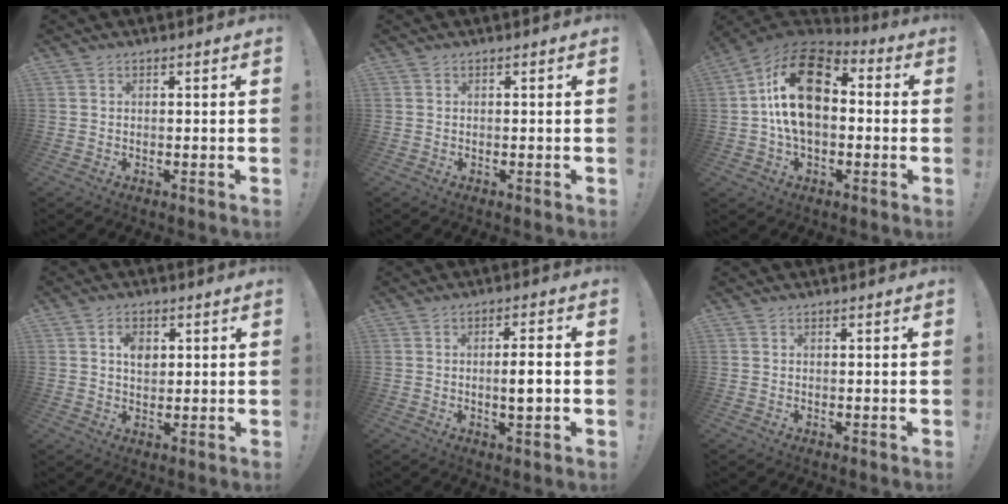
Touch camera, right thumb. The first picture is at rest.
{"total": 0.0}
{"total": 20.2, "force": [2.7, 12.5, 15.7], "torque": [-0.274, 0.009, 0.045]}
{"total": 4.9, "force": [1.4, 3.4, 3.2], "torque": [-0.042, -0.001, 0.022]}
{"total": 5.2, "force": [-0.6, 0.6, 5.1], "torque": [-0.072, -0.005, -0.016]}
{"total": 0.0}